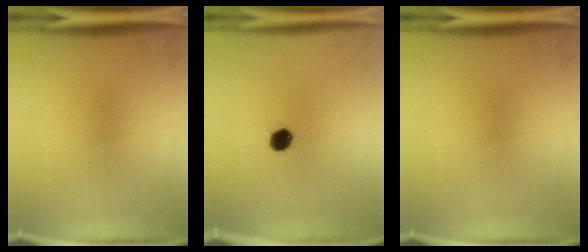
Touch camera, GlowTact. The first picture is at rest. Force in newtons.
{"total": 4.3}
{"total": 0.0}